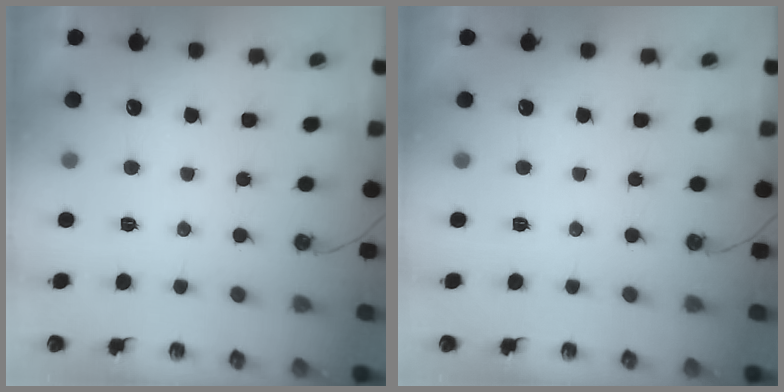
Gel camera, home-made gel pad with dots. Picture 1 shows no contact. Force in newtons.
{"total": 0.0}